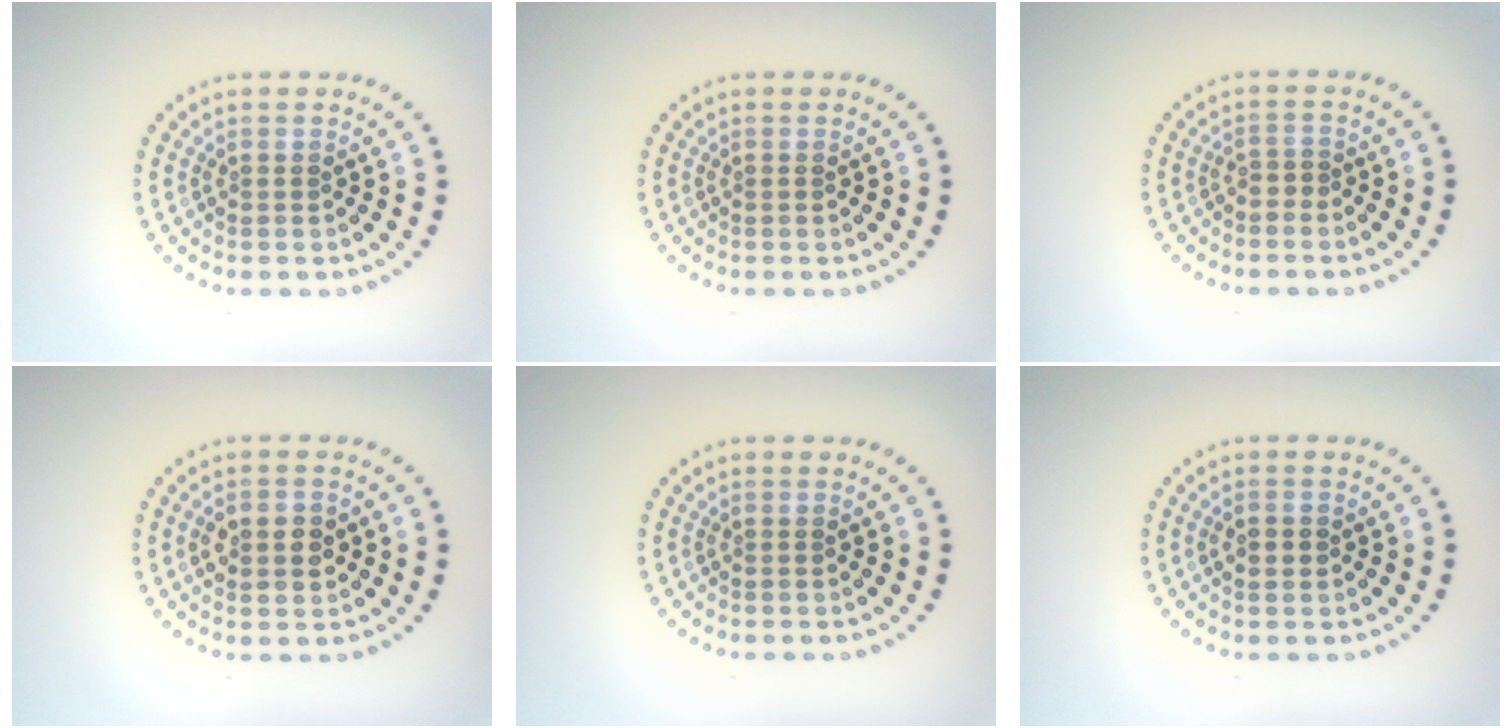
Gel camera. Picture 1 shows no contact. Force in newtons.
{"total": 0.0}
{"total": 0.6, "press": 0.4, "slide": 0.5}
{"total": 3.4, "press": 3.4, "slide": 0.1}
{"total": 0.0}
{"total": 1.8, "press": 1.8, "slide": 0.1}